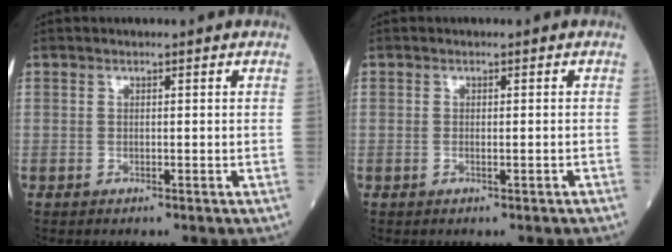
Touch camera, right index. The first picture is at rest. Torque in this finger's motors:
{"motor_torque": [-0.06, -0.03, -0.04, -0.01]}